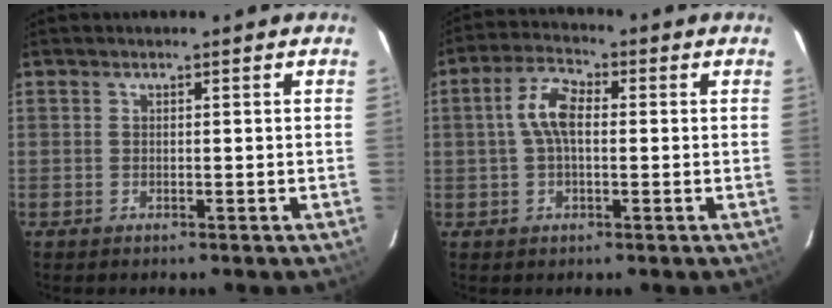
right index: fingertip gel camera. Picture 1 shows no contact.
{"total": 6.7, "force": [0.4, 3.3, 5.8], "torque": [-0.118, 0.018, 0.006]}